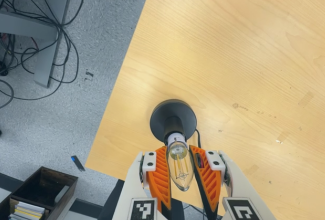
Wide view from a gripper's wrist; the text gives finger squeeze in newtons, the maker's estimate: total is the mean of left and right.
{"total": 12.4, "left": 11.9, "right": 13.0}